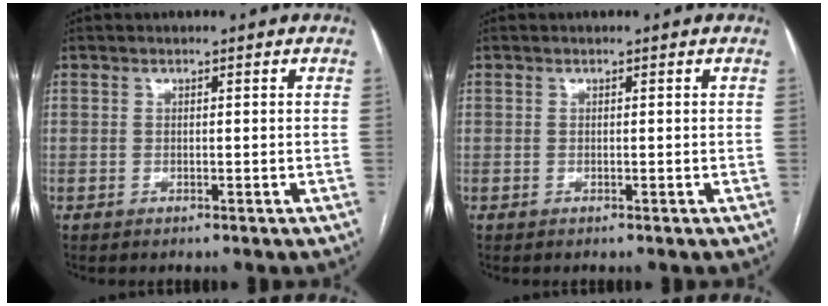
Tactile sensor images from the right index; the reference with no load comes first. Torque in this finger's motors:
{"motor_torque": [0.00, 0.00, 0.02, 0.01]}